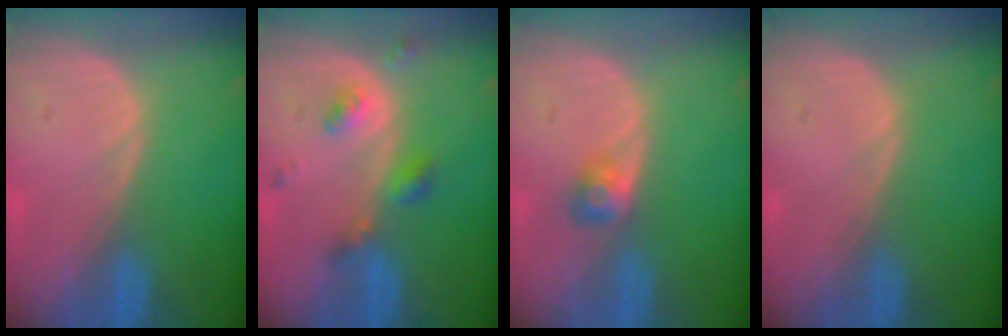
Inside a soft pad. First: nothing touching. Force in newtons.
{"total": 4.8, "press": 4.4, "slide": 2.1}
{"total": 2.4, "press": 2.2, "slide": 1.0}
{"total": 0.0}